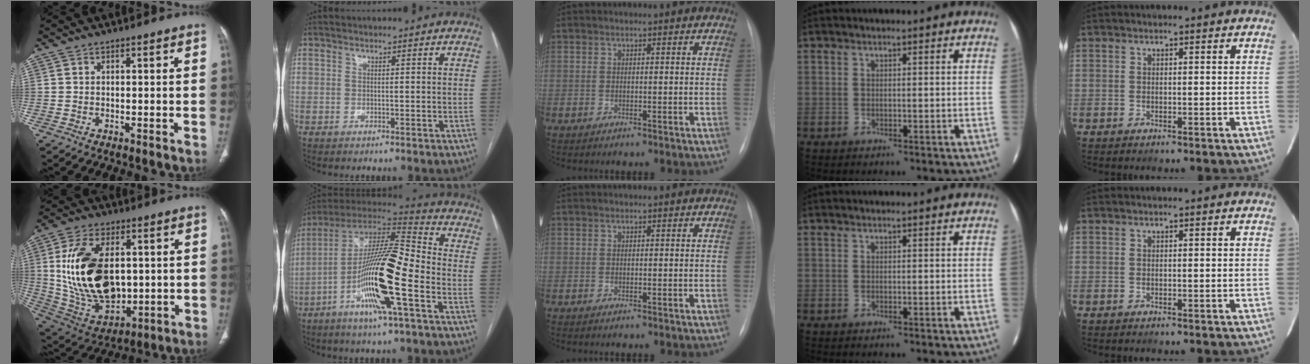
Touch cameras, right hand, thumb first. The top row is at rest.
{"thumb": {"total": 22.2, "force": [2.0, 13.5, 17.5], "torque": [-0.306, -0.016, 0.056]}, "index": {"total": 19.3, "force": [-6.5, 1.6, 18.1], "torque": [-0.351, -0.008, -0.122]}}